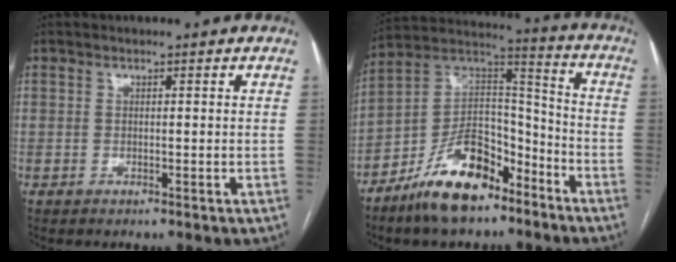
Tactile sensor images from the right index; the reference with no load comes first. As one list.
[{"total": 15.7, "force": [-10.4, 6.8, 9.6], "torque": [-0.177, 0.023, -0.185]}]